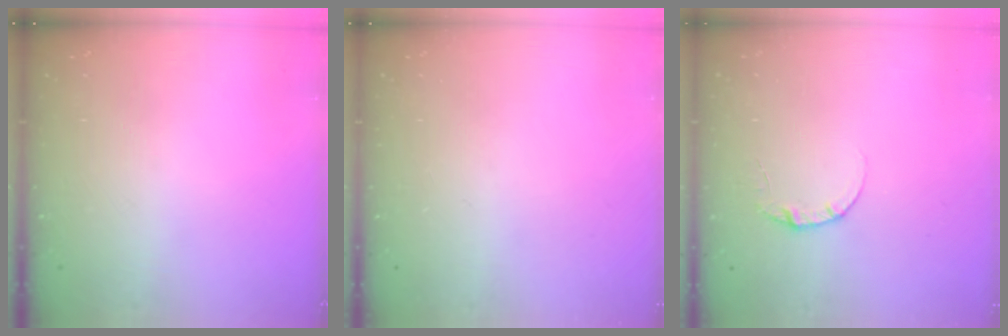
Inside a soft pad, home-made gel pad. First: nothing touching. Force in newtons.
{"total": 0.0}
{"total": 4.0, "press": 4.0, "slide": 0.4}